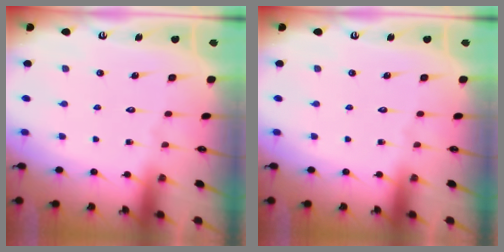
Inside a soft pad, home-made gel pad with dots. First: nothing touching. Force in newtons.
{"total": 0.0}